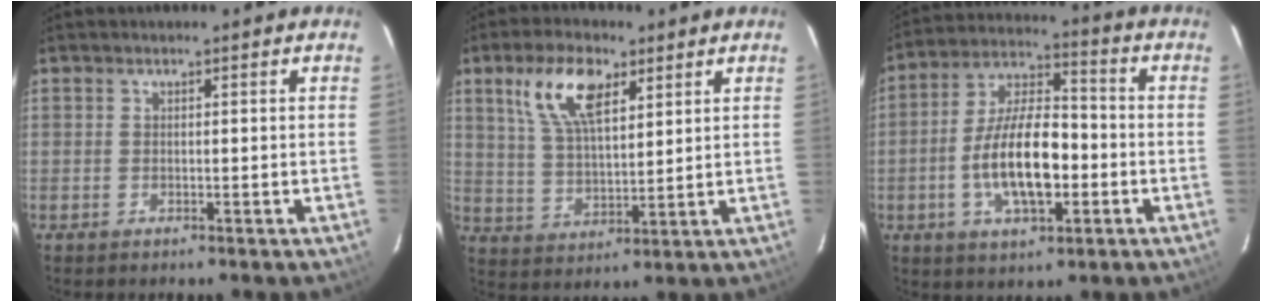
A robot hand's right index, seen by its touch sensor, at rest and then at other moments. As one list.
[{"total": 11.0, "force": [5.6, 4.9, 8.0], "torque": [-0.157, 0.019, 0.111]}, {"total": 14.2, "force": [-3.4, 6.0, 12.5], "torque": [-0.240, 0.009, -0.060]}]